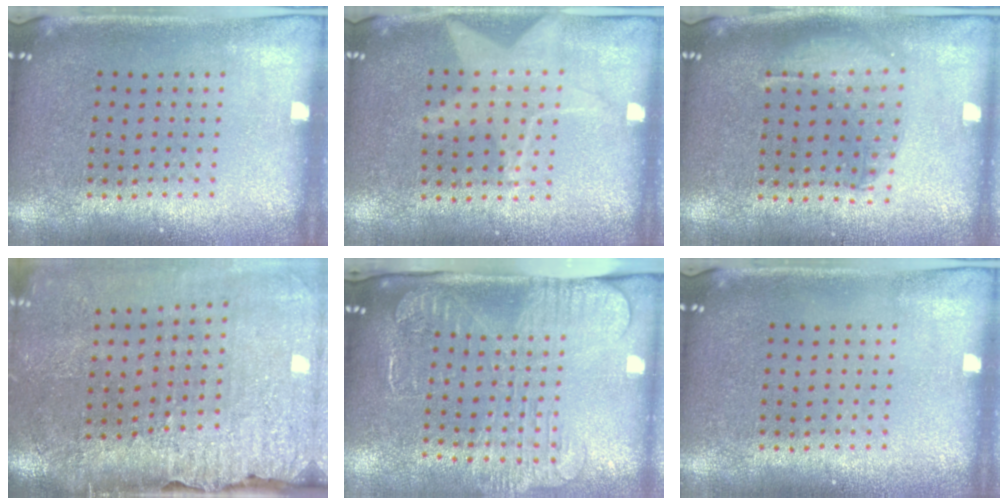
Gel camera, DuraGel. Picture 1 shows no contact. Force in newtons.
{"total": 1.3, "press": 1.2, "slide": 0.3}
{"total": 1.3, "press": 1.3, "slide": 0.3}
{"total": 4.0, "press": 3.4, "slide": 2.1}
{"total": 2.6, "press": 2.0, "slide": 1.7}
{"total": 0.0}